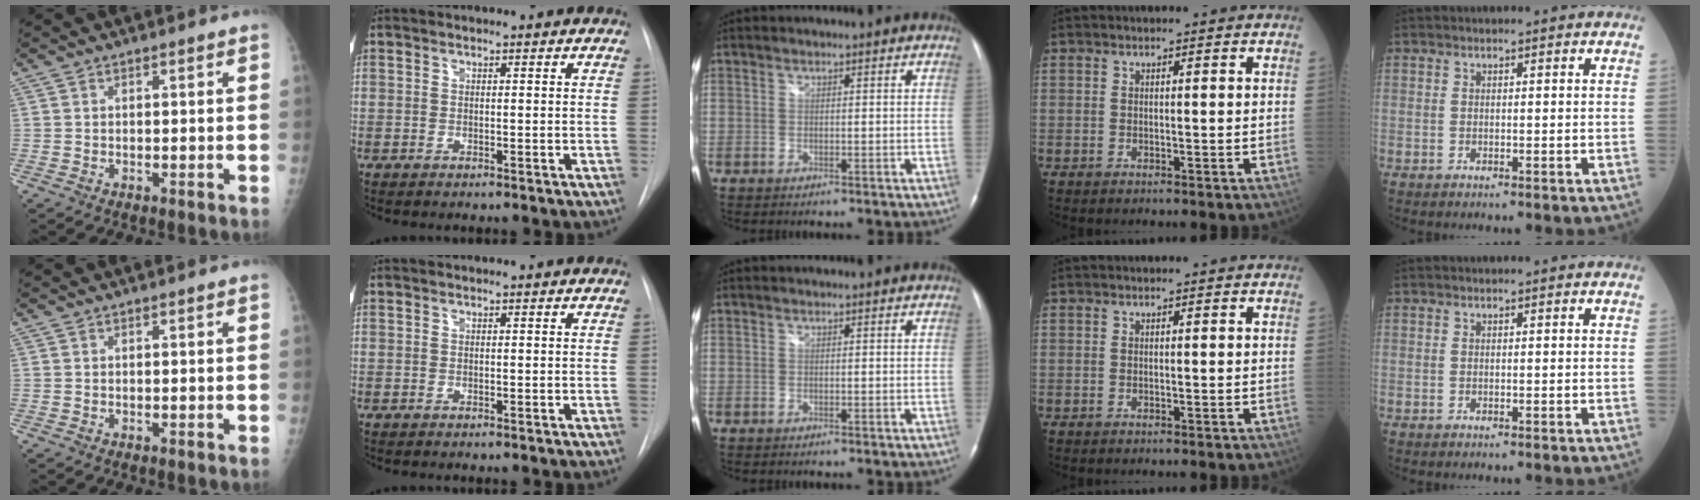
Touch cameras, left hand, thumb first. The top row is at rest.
{}